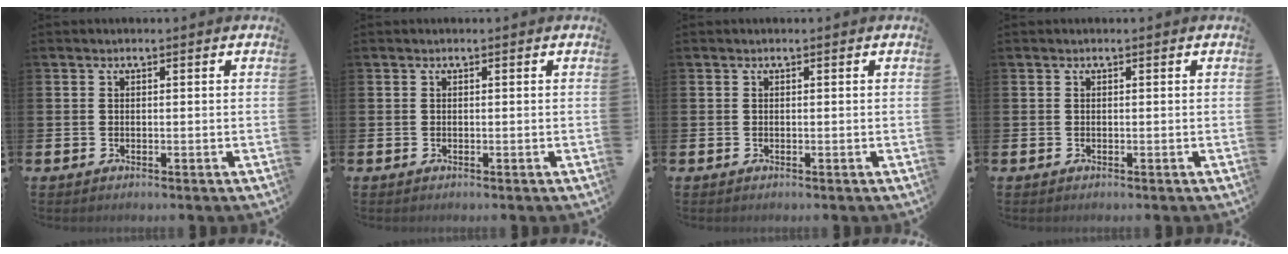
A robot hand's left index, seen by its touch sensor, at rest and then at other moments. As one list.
[{"total": 0.0}, {"total": 0.0}, {"total": 0.0}]